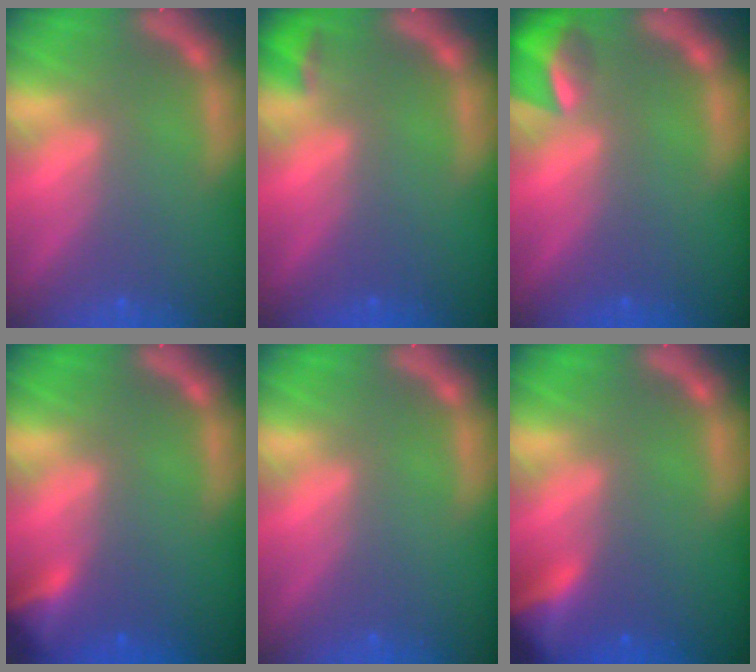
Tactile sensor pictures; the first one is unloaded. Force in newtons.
{"total": 1.4}
{"total": 3.9}
{"total": 2.9}
{"total": 0.0}
{"total": 4.4}